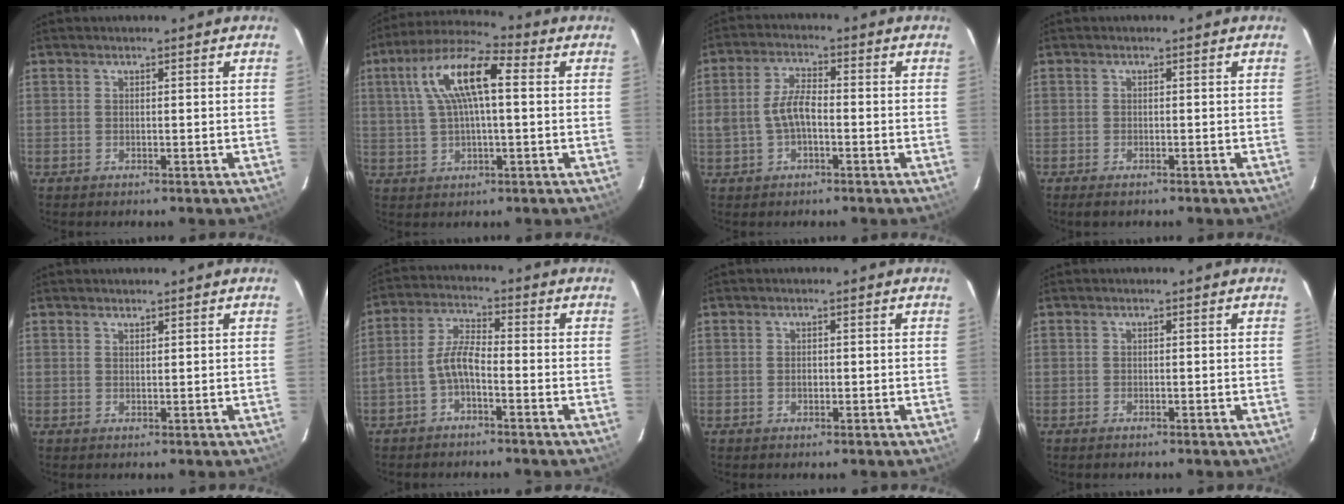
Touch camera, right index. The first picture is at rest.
{"total": 12.7, "force": [2.9, 3.9, 11.7], "torque": [-0.225, 0.028, 0.050]}
{"total": 5.6, "force": [-1.2, 2.6, 4.9], "torque": [-0.098, 0.011, -0.020]}
{"total": 2.0, "force": [-1.5, 0.7, 1.1], "torque": [-0.024, -0.007, -0.028]}
{"total": 0.8, "force": [0.8, 0.2, 0.1], "torque": [-0.003, 0.001, 0.015]}
{"total": 5.0, "force": [-2.5, 1.6, 4.0], "torque": [-0.092, 0.017, -0.050]}
{"total": 0.8, "force": [-0.2, 0.7, 0.4], "torque": [-0.007, 0.001, -0.003]}
{"total": 0.6, "force": [-0.5, 0.3, 0.2], "torque": [-0.006, -0.002, -0.010]}